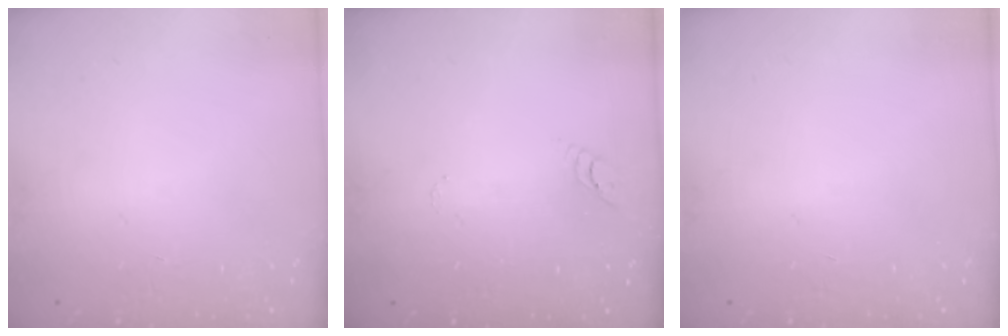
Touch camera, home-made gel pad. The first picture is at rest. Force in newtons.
{"total": 2.9, "press": 2.9, "slide": 0.3}
{"total": 0.0}